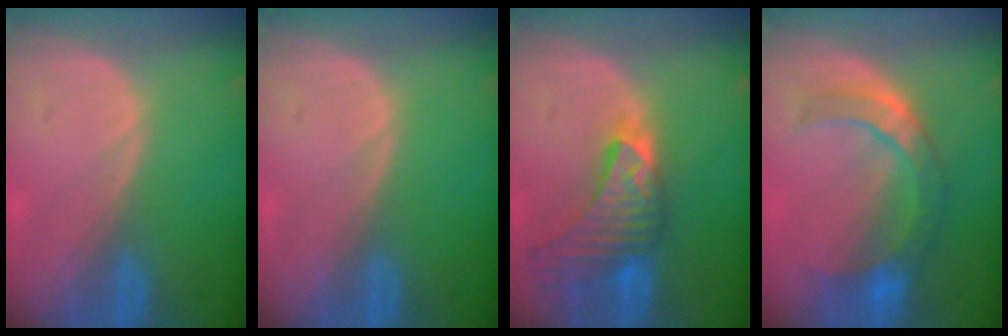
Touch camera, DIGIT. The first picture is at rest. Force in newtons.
{"total": 0.0}
{"total": 9.2, "press": 8.5, "slide": 3.7}
{"total": 7.6, "press": 7.3, "slide": 2.2}